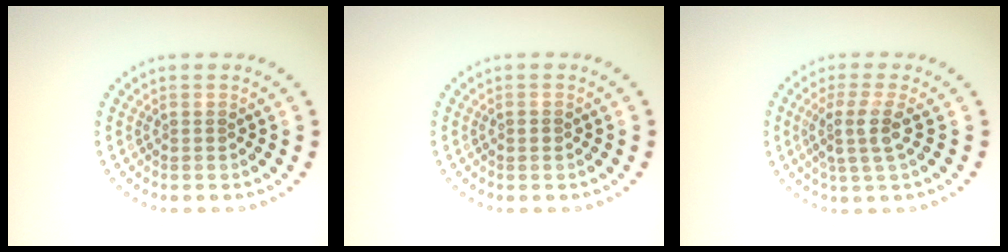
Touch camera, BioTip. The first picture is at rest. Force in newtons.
{"total": 0.9, "press": 0.9, "slide": 0.1}
{"total": 3.1, "press": 2.4, "slide": 2.0}